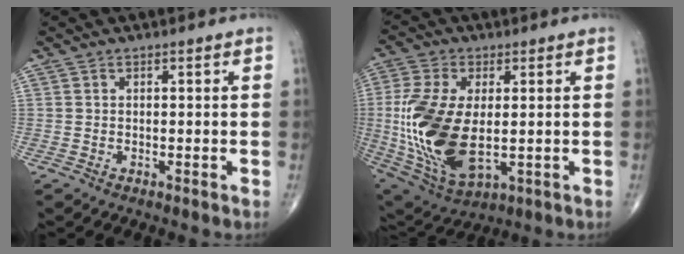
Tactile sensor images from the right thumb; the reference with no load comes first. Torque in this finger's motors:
{"motor_torque": [2.18, 2.86, 2.06, -0.20, 0.29]}